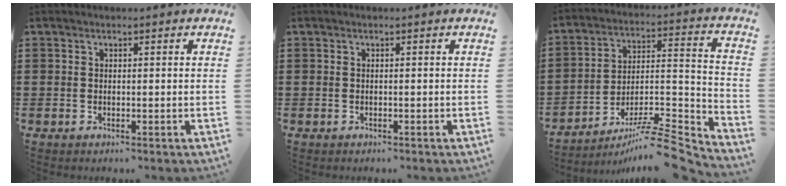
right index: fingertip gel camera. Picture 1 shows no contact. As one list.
[{"total": 0.0}, {"total": 8.7, "force": [-7.2, 1.0, 4.8], "torque": [-0.069, 0.012, -0.141]}]